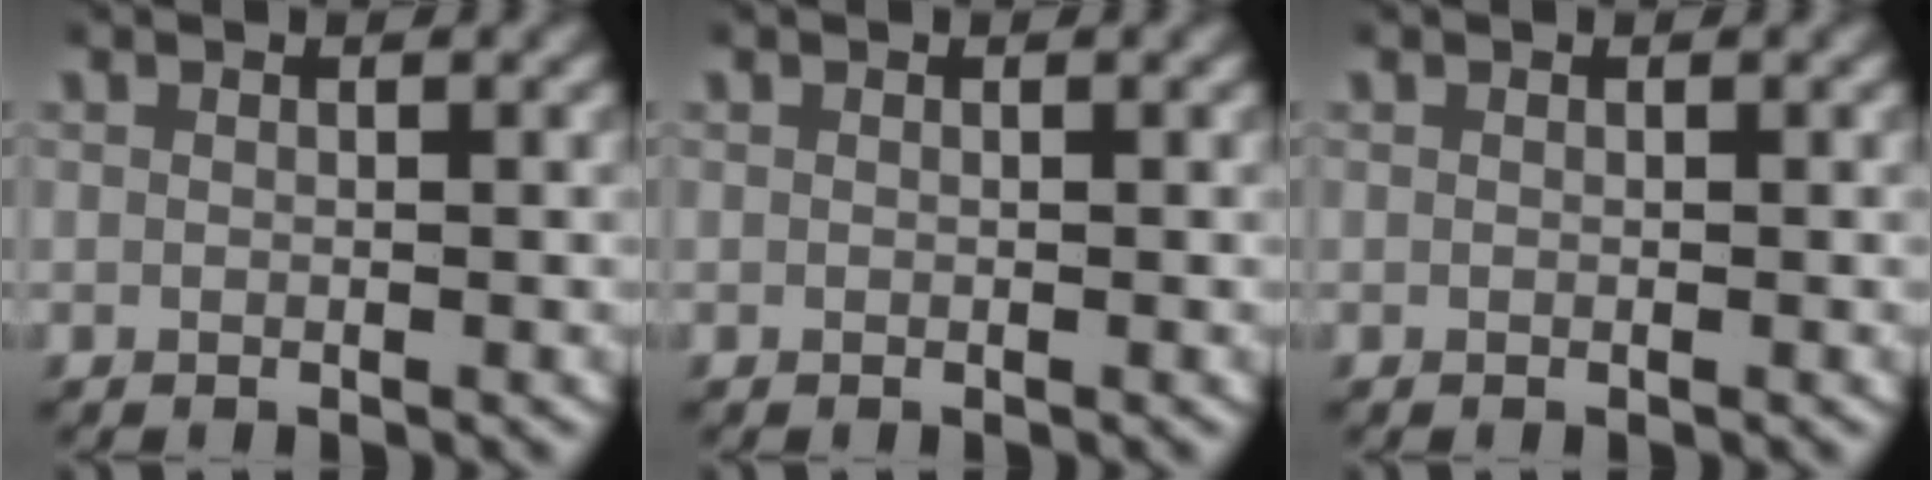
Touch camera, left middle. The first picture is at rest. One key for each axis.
{"total": 0.0}
{"total": 0.0}